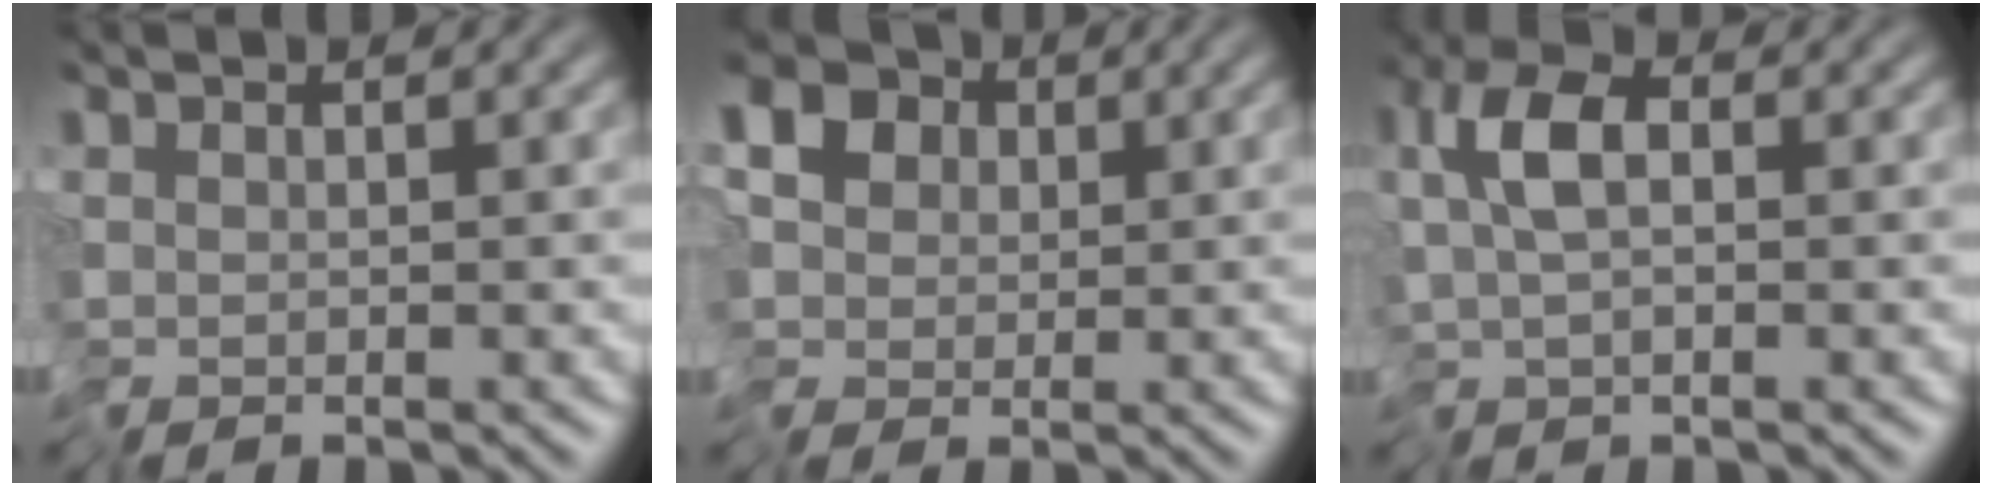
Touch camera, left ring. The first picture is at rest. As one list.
[{"total": 10.2, "force": [2.2, 8.2, 5.7], "torque": [-0.110, 0.015, 0.005]}, {"total": 3.3, "force": [-0.8, 1.5, 2.8], "torque": [-0.048, 0.004, -0.023]}]